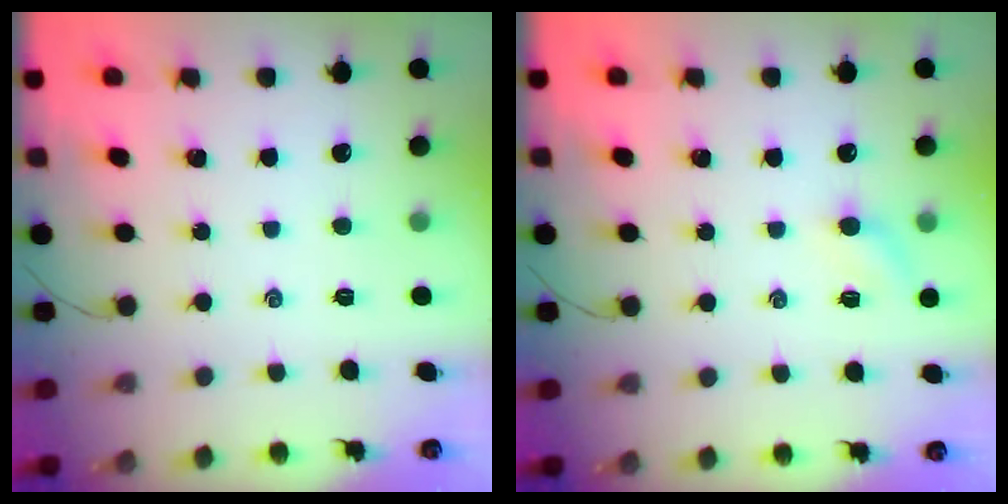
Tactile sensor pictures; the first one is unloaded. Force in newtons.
{"total": 5.4, "press": 5.2, "slide": 1.2}